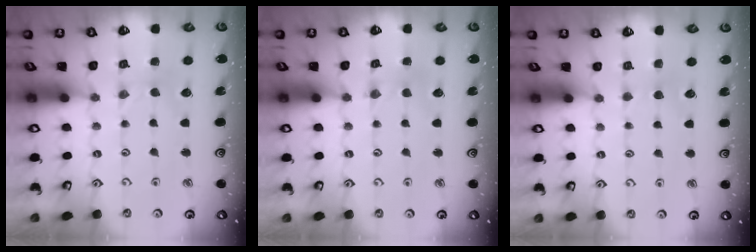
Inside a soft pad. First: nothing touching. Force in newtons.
{"total": 1.8, "press": 1.8, "slide": 0.4}
{"total": 2.1, "press": 2.1, "slide": 0.3}